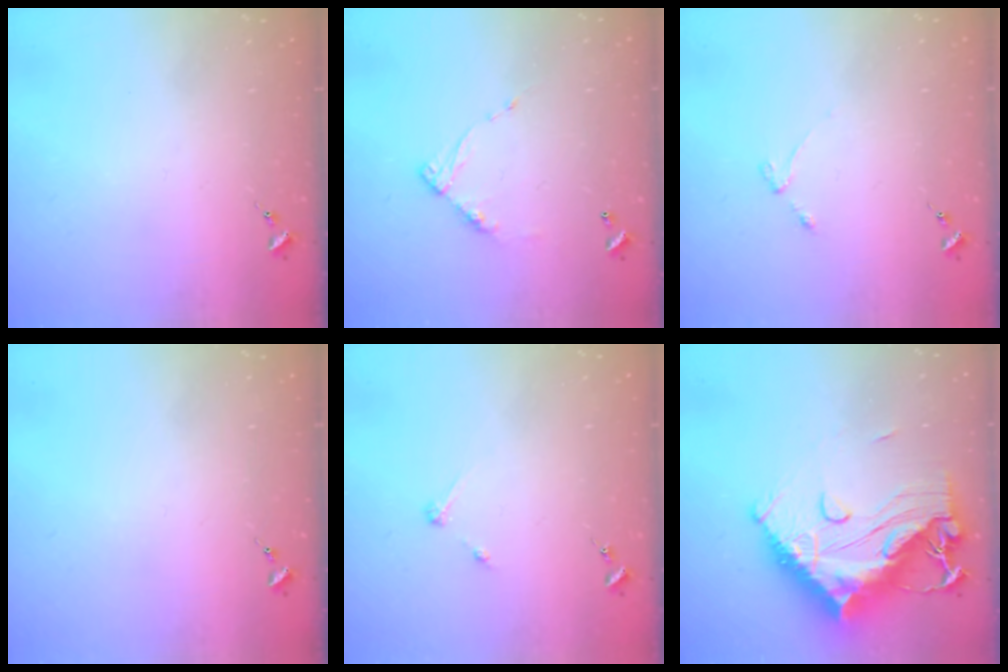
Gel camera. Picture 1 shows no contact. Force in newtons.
{"total": 8.8, "press": 8.8, "slide": 0.5}
{"total": 3.0, "press": 2.9, "slide": 0.5}
{"total": 0.0}
{"total": 2.7, "press": 2.7, "slide": 0.3}
{"total": 22.9, "press": 22.7, "slide": 2.4}